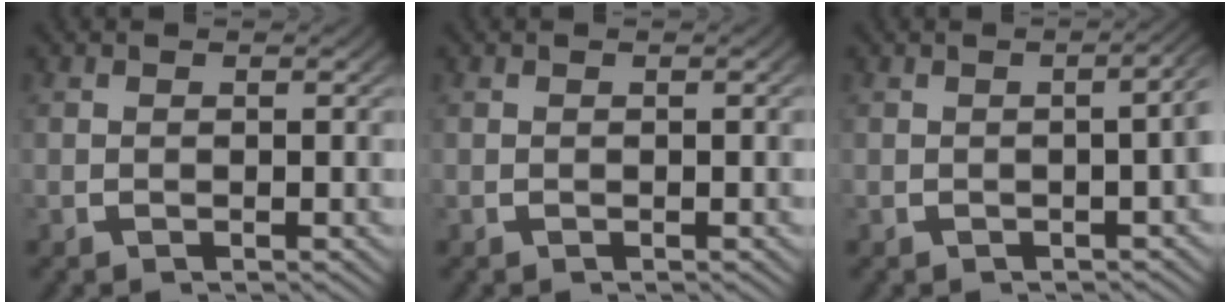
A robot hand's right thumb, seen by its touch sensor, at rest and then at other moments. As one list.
[{"total": 0.0}, {"total": 3.8, "force": [-0.1, 1.4, 3.5], "torque": [-0.032, 0.013, -0.005]}]